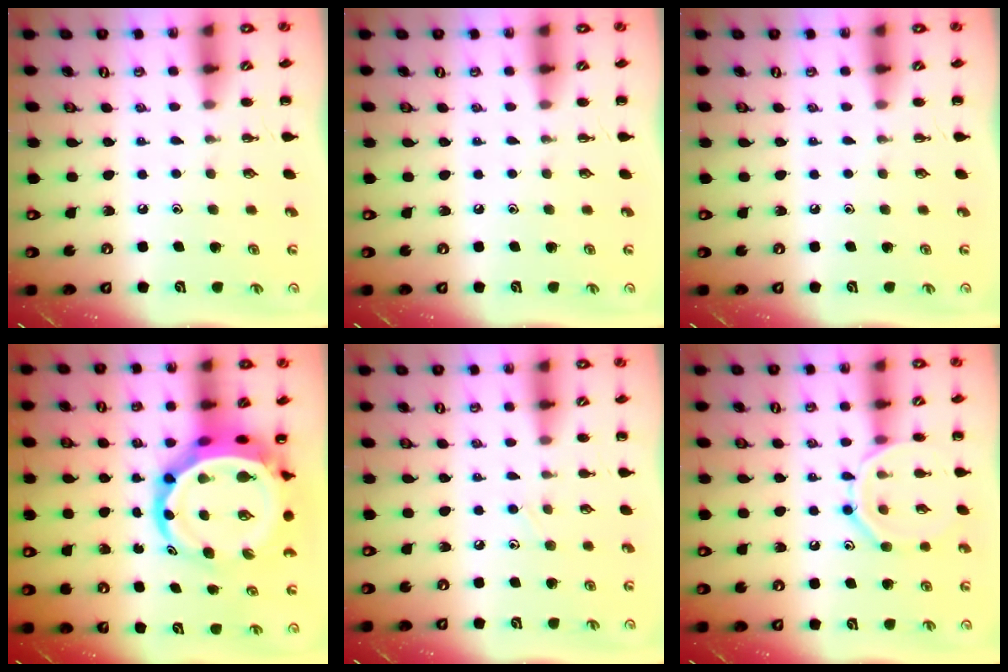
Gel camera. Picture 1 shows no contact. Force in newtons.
{"total": 0.0}
{"total": 0.0}
{"total": 11.5, "press": 11.0, "slide": 3.1}
{"total": 6.0, "press": 5.6, "slide": 2.1}
{"total": 10.7, "press": 10.7, "slide": 0.4}